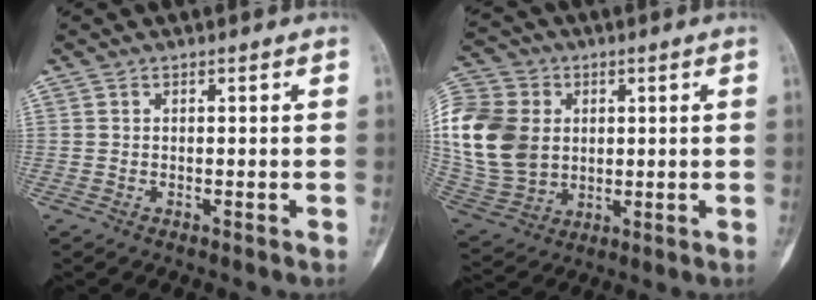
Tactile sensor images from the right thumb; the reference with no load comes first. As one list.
[{"total": 20.1, "force": [2.6, 15.9, 12.2], "torque": [-0.263, 0.004, 0.060]}]